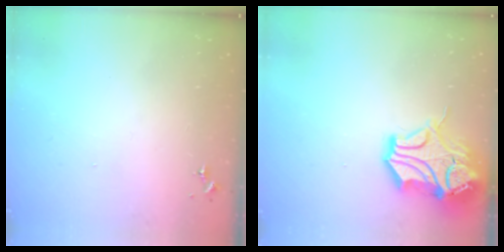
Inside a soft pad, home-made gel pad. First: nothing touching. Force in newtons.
{"total": 16.4, "press": 16.3, "slide": 2.2}